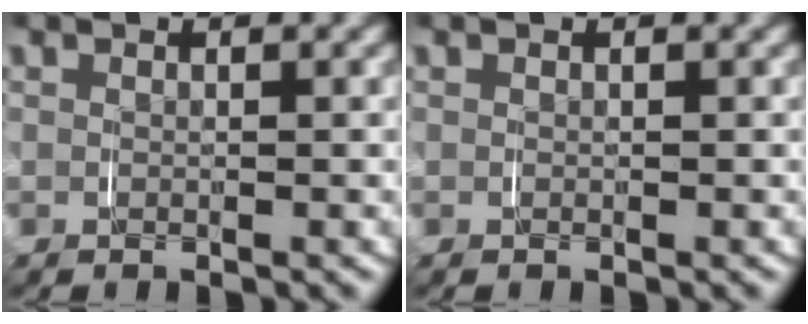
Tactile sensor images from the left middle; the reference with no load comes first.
{"total": 0.0}